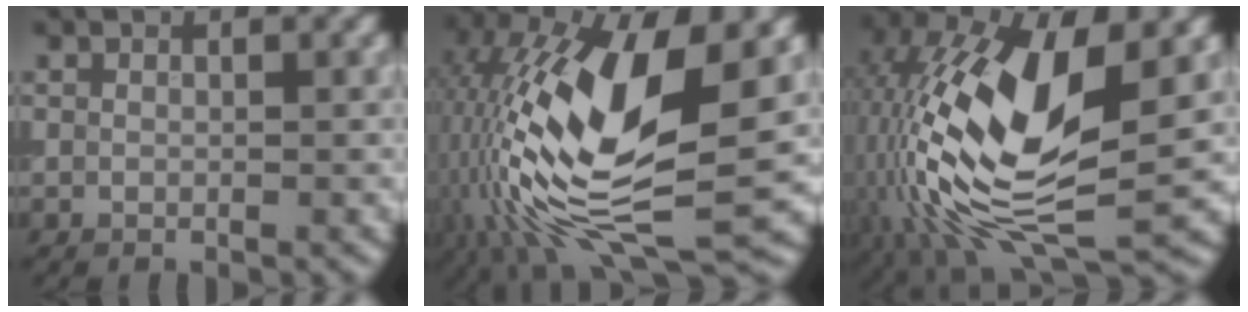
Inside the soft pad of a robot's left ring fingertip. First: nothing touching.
{"total": 16.1, "force": [-1.1, 6.4, 14.8], "torque": [-0.295, 0.004, -0.023]}
{"total": 14.9, "force": [-0.4, 6.7, 13.3], "torque": [-0.280, -0.005, -0.013]}